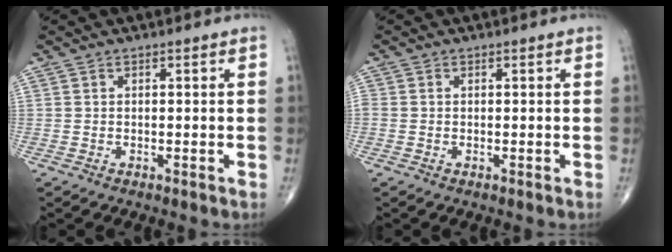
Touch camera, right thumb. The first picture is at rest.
{"total": 0.7, "force": [-0.1, 0.5, 0.4], "torque": [-0.007, 0.001, -0.001]}